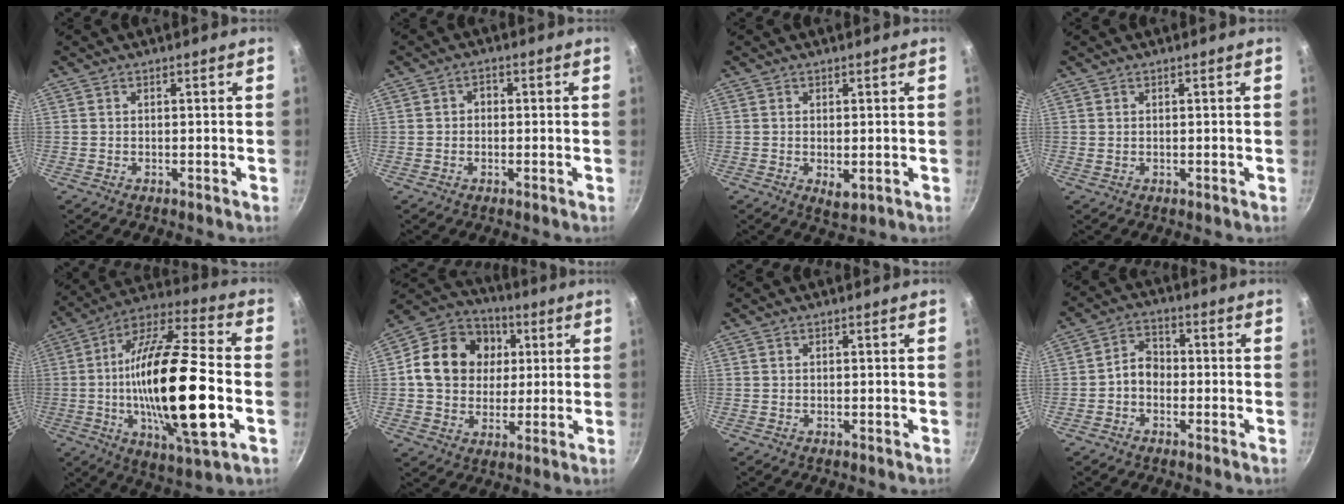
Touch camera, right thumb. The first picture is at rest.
{"total": 1.8, "force": [-0.2, 1.6, 0.9], "torque": [-0.009, 0.006, -0.007]}
{"total": 2.7, "force": [-0.2, 1.3, 2.3], "torque": [-0.036, -0.012, 0.000]}
{"total": 0.0}
{"total": 27.3, "force": [-3.7, 8.0, 25.9], "torque": [-0.465, 0.013, -0.070]}
{"total": 16.6, "force": [2.8, 13.8, 8.8], "torque": [-0.131, 0.016, 0.038]}
{"total": 0.0}
{"total": 4.6, "force": [-1.4, 3.5, 2.6], "torque": [-0.027, 0.025, -0.035]}